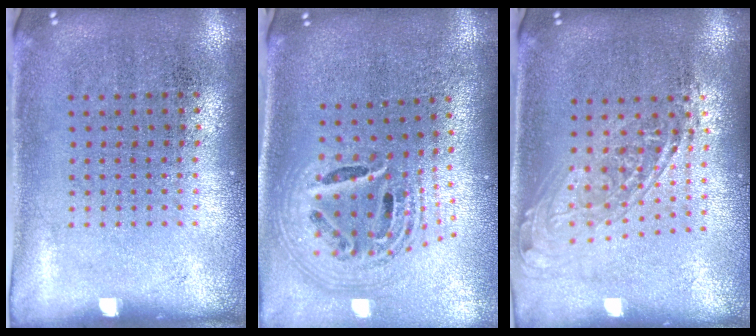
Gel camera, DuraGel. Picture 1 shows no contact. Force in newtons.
{"total": 2.7, "press": 1.9, "slide": 1.9}
{"total": 1.7, "press": 1.4, "slide": 1.0}